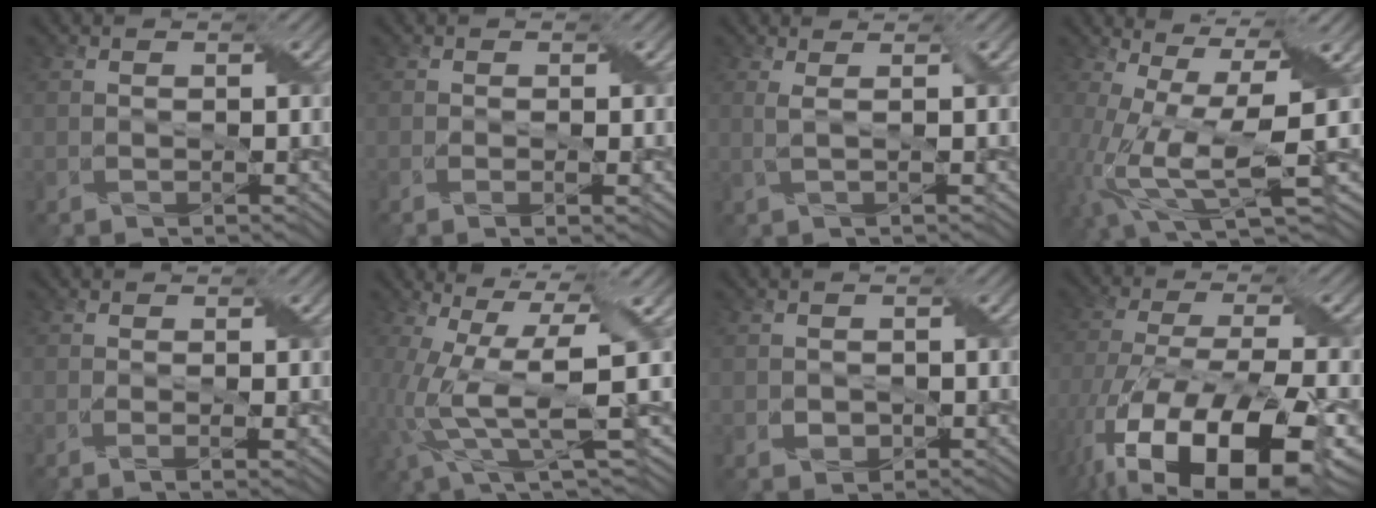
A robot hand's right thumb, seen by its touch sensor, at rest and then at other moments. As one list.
[{"total": 1.1, "force": [-0.4, 0.2, 1.0], "torque": [-0.022, 0.001, -0.009]}, {"total": 1.9, "force": [0.5, 0.5, 1.8], "torque": [-0.034, 0.000, 0.003]}, {"total": 14.5, "force": [-2.1, 3.9, 13.8], "torque": [-0.280, -0.013, -0.015]}, {"total": 1.4, "force": [-0.4, 0.2, 1.3], "torque": [-0.029, 0.000, -0.009]}, {"total": 13.2, "force": [-1.6, 3.7, 12.6], "torque": [-0.258, -0.007, -0.006]}, {"total": 1.4, "force": [-0.5, 1.2, 0.5], "torque": [-0.016, -0.007, -0.002]}, {"total": 19.9, "force": [-11.2, 7.8, 14.4], "torque": [-0.260, -0.045, -0.155]}]